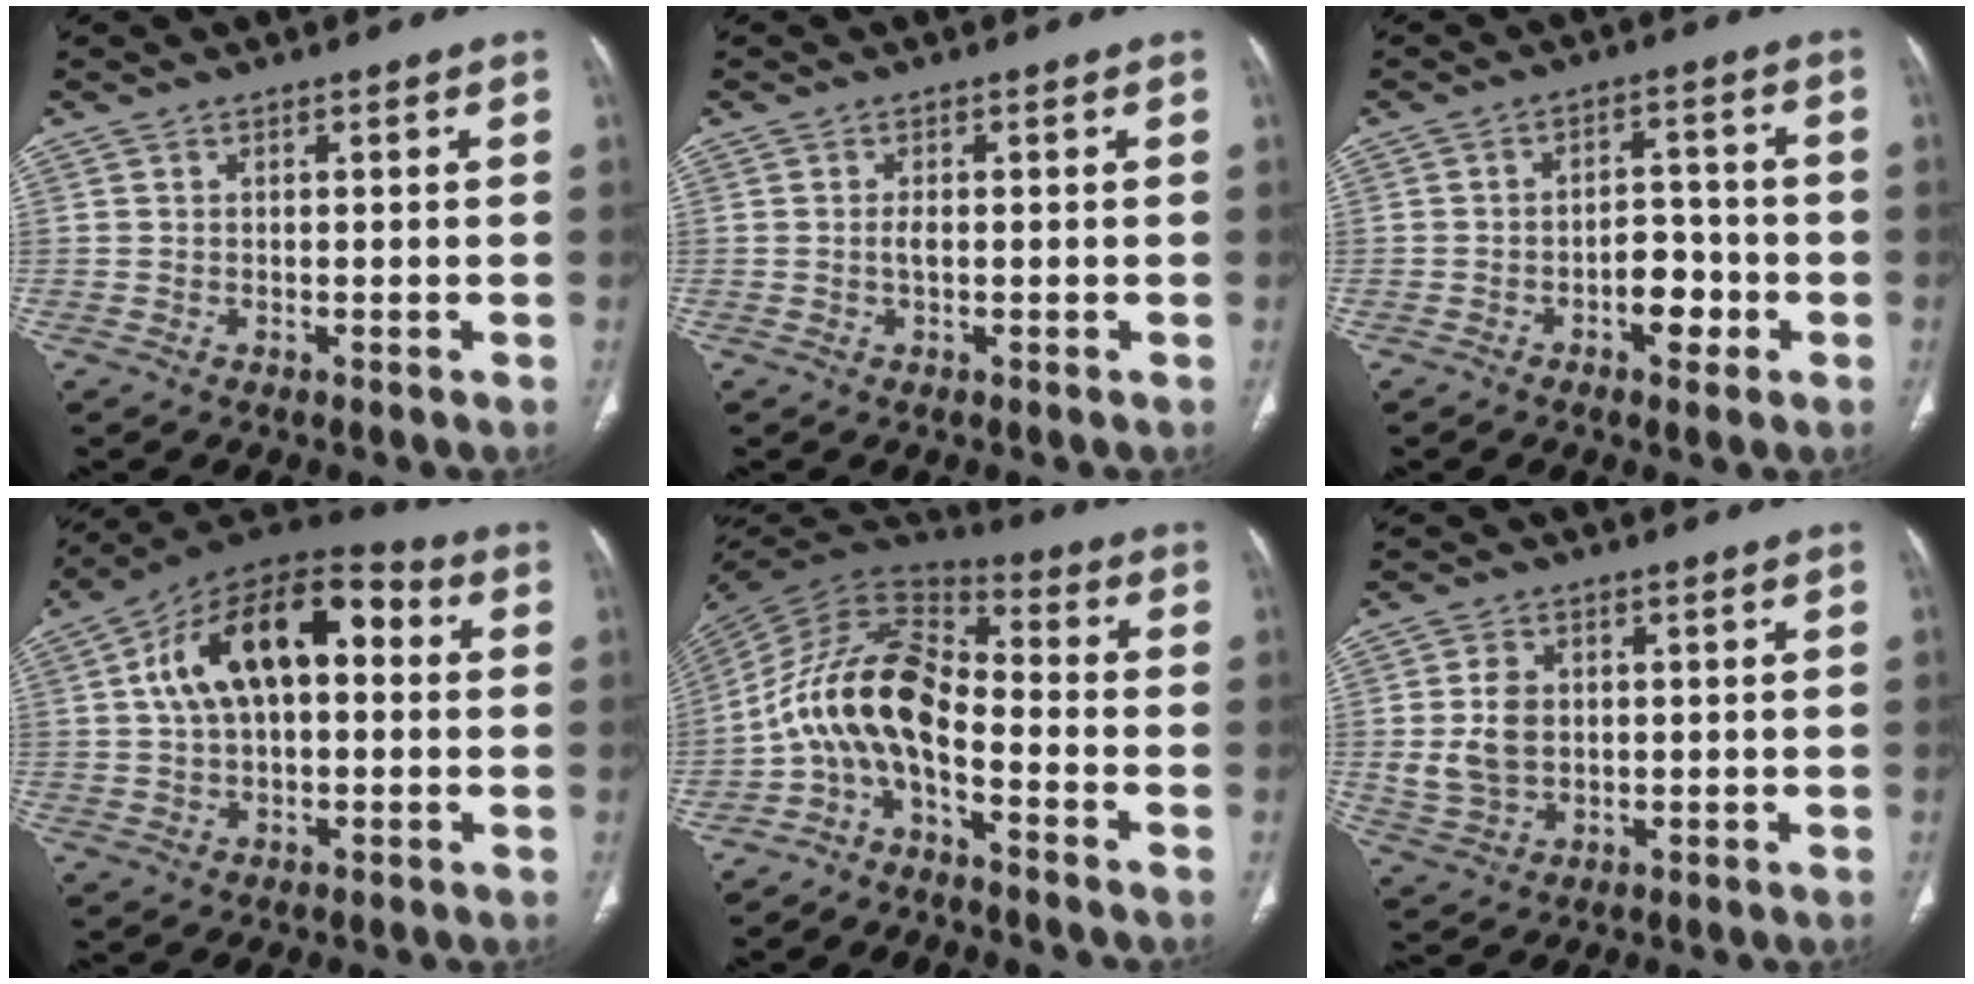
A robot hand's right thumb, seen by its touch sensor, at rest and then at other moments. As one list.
[{"total": 1.2, "force": [-0.1, 0.5, 1.1], "torque": [-0.024, 0.000, -0.002]}, {"total": 6.4, "force": [-2.5, 3.7, 4.5], "torque": [-0.043, 0.025, -0.039]}, {"total": 18.7, "force": [3.4, 10.4, 15.1], "torque": [-0.230, 0.039, 0.046]}, {"total": 12.6, "force": [-5.1, 5.9, 9.9], "torque": [-0.190, 0.088, -0.109]}, {"total": 7.5, "force": [0.8, 5.7, 4.9], "torque": [-0.083, -0.004, 0.026]}]